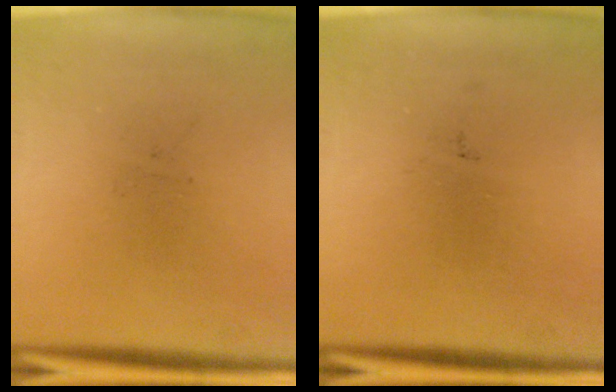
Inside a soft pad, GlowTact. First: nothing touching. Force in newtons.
{"total": 0.0}